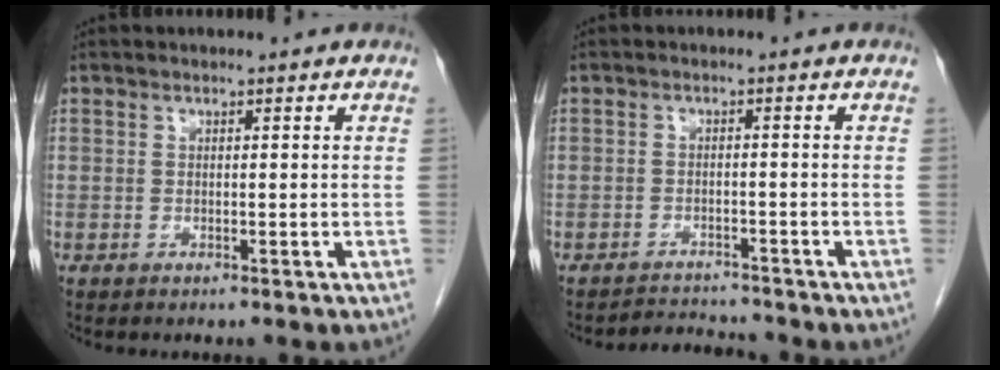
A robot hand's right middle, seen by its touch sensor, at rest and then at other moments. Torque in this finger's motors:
{"motor_torque": [0.07, 0.05, -0.22, -0.05]}